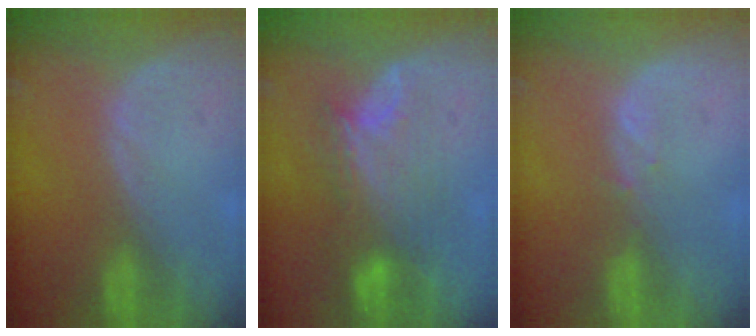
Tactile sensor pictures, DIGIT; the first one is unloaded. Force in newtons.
{"total": 7.8, "press": 7.4, "slide": 2.4}
{"total": 0.8, "press": 0.8, "slide": 0.3}